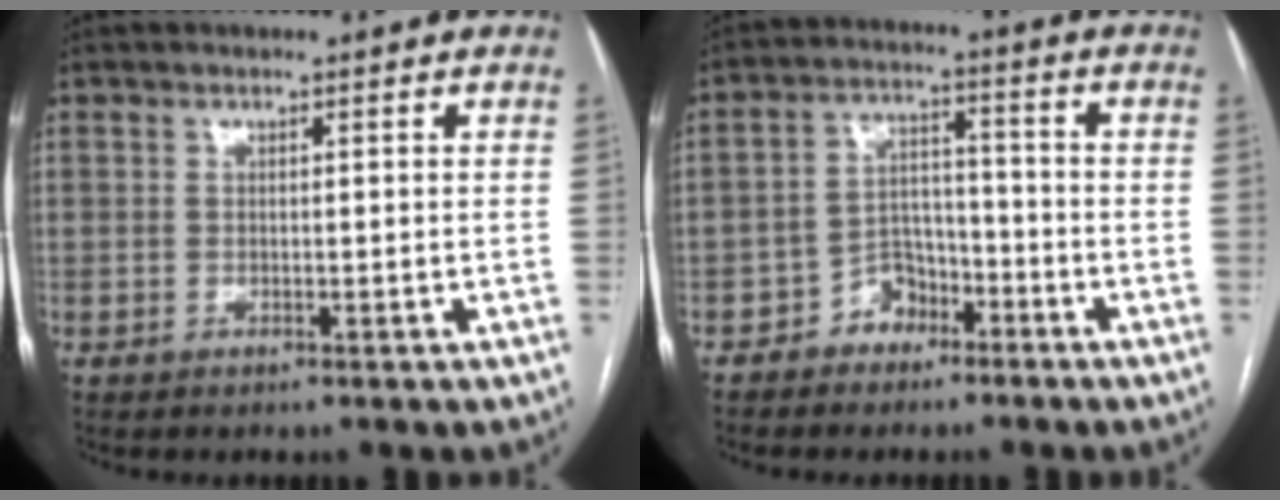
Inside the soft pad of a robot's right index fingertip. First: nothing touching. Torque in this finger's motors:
{"motor_torque": [-0.08, -0.13, -0.30, -0.11]}